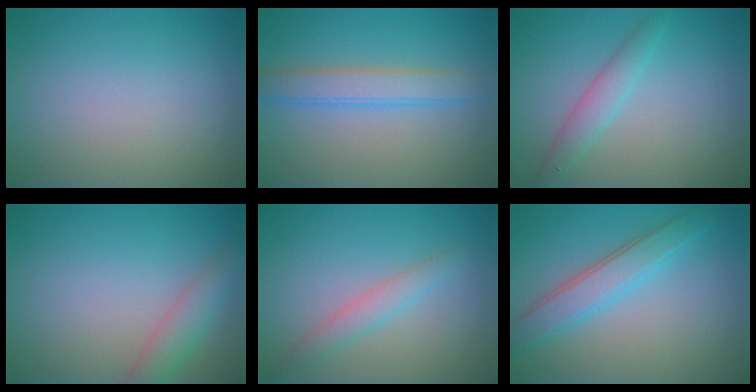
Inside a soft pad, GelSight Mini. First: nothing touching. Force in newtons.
{"total": 3.2, "press": 3.2, "slide": 0.1}
{"total": 2.2, "press": 2.2, "slide": 0.1}
{"total": 2.8, "press": 2.8, "slide": 0.2}
{"total": 2.0, "press": 2.0, "slide": 0.2}
{"total": 3.7, "press": 3.7, "slide": 0.2}